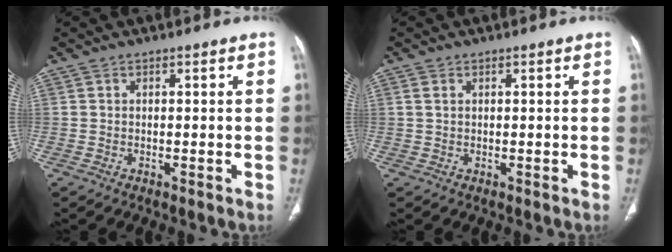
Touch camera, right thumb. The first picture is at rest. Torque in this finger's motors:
{"motor_torque": [-0.15, 0.56, 0.42, 0.00, -0.02]}